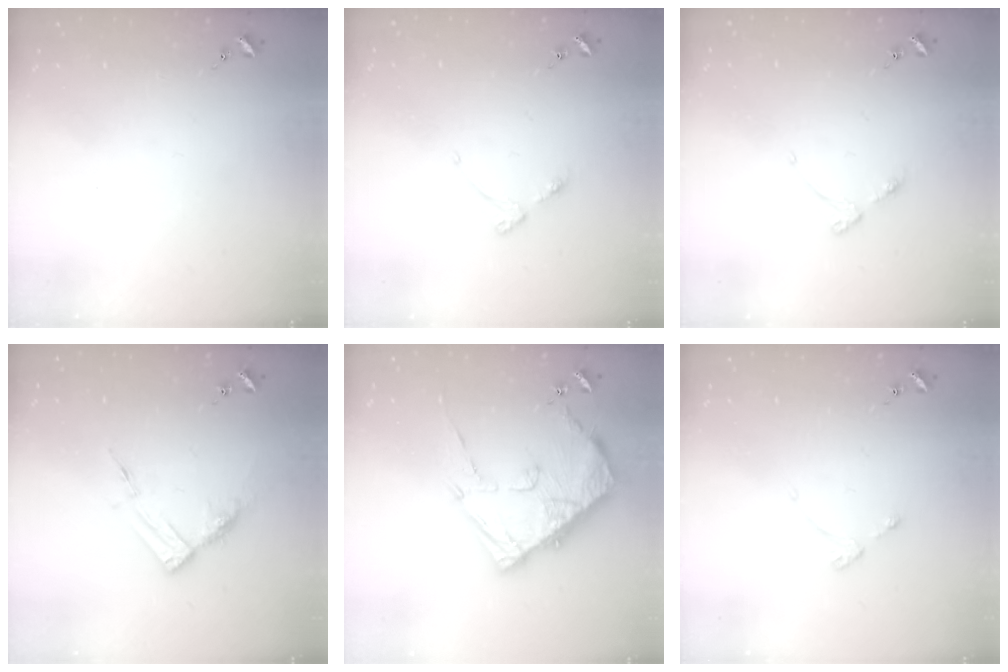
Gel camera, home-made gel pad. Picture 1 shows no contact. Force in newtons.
{"total": 4.0, "press": 3.9, "slide": 0.5}
{"total": 4.0, "press": 3.9, "slide": 0.5}
{"total": 8.8, "press": 8.8, "slide": 0.6}
{"total": 14.4, "press": 14.3, "slide": 1.4}
{"total": 2.7, "press": 2.6, "slide": 0.5}